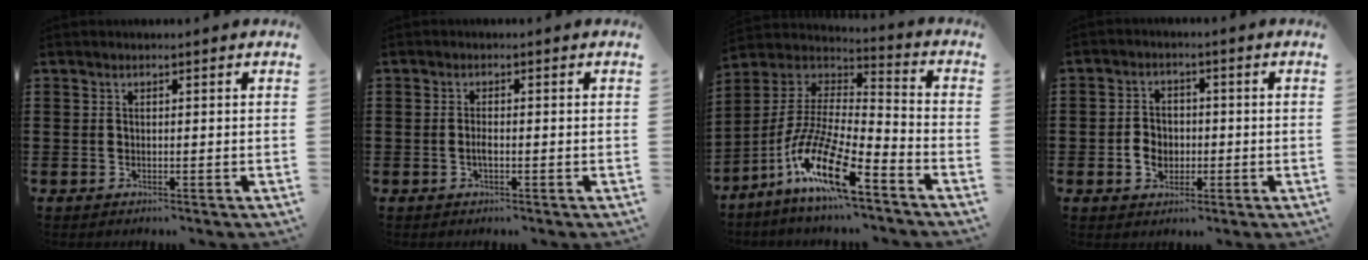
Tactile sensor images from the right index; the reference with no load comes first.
{"total": 1.7, "force": [-0.5, 0.4, 1.6], "torque": [-0.039, -0.005, -0.011]}
{"total": 15.1, "force": [-9.9, 2.6, 11.2], "torque": [-0.238, 0.008, -0.187]}
{"total": 3.8, "force": [-0.9, 3.2, 1.8], "torque": [-0.042, 0.006, -0.020]}